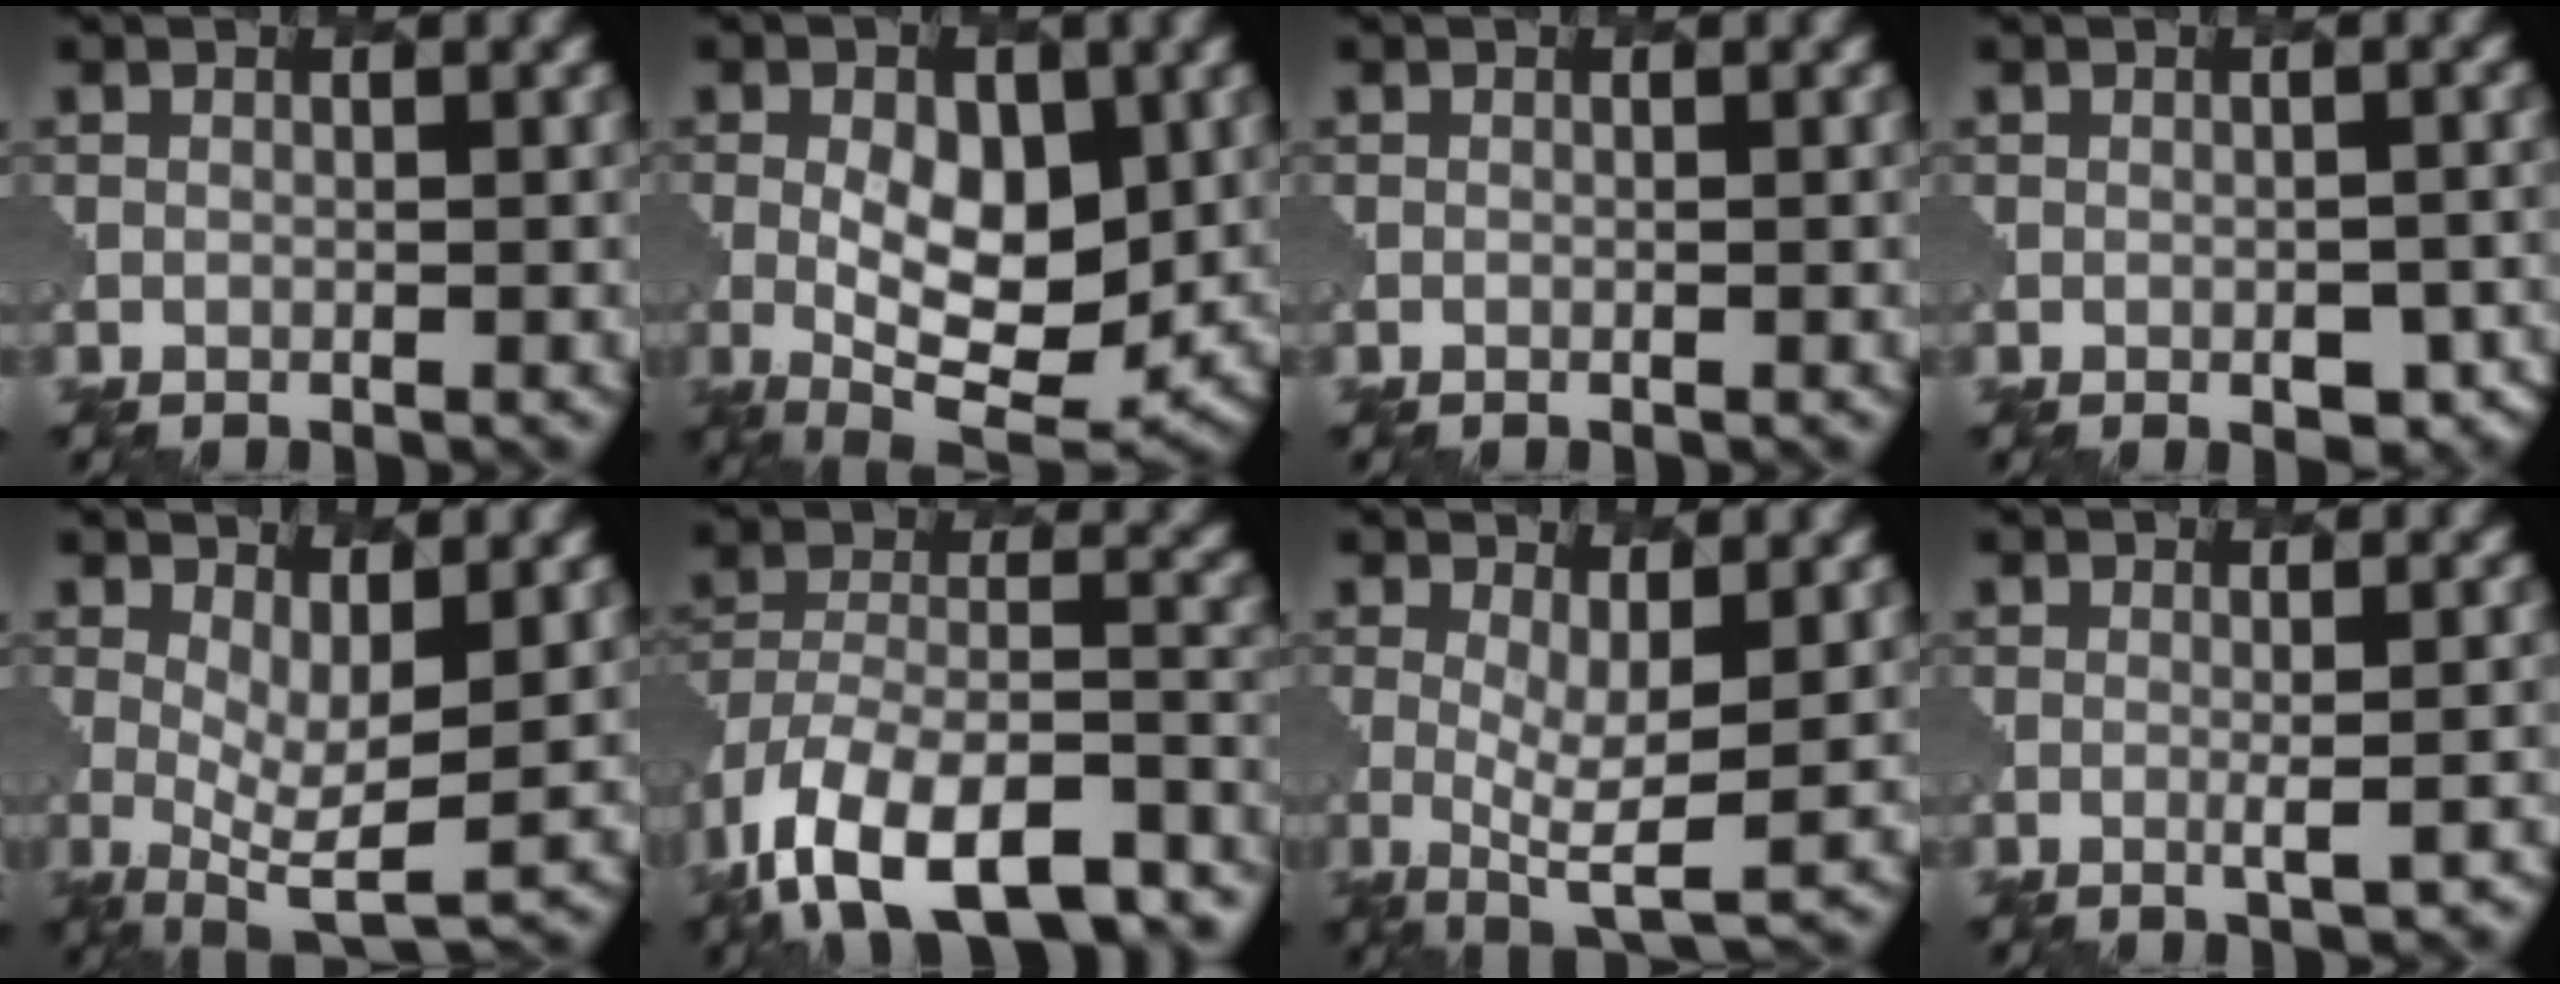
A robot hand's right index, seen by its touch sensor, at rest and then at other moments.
{"total": 8.2, "force": [0.0, 4.3, 6.9], "torque": [-0.102, -0.002, -0.004]}
{"total": 0.0}
{"total": 3.5, "force": [-1.6, 1.9, 2.5], "torque": [-0.027, -0.004, -0.009]}
{"total": 4.3, "force": [1.0, 1.4, 4.0], "torque": [-0.072, -0.012, 0.020]}
{"total": 17.9, "force": [-13.6, 8.2, 8.3], "torque": [-0.157, -0.030, -0.188]}
{"total": 3.9, "force": [0.6, 1.0, 3.7], "torque": [-0.067, -0.010, 0.010]}
{"total": 2.0, "force": [-0.3, 0.6, 1.9], "torque": [-0.026, 0.003, -0.005]}